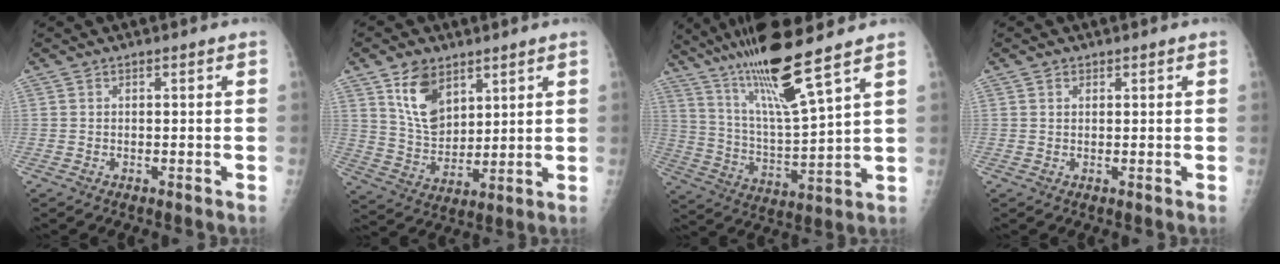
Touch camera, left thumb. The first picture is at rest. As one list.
[{"total": 10.7, "force": [5.8, 6.8, 5.9], "torque": [-0.076, -0.037, 0.118]}, {"total": 16.8, "force": [11.7, 0.9, 12.1], "torque": [-0.209, -0.061, 0.217]}, {"total": 1.2, "force": [0.6, 1.0, 0.3], "torque": [0.005, 0.000, 0.009]}]